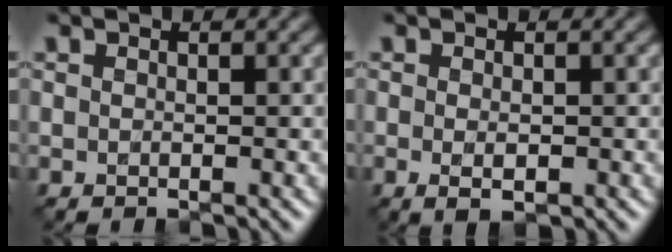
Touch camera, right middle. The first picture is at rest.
{"total": 1.7, "force": [-0.4, 0.6, 1.5], "torque": [-0.029, -0.007, -0.005]}